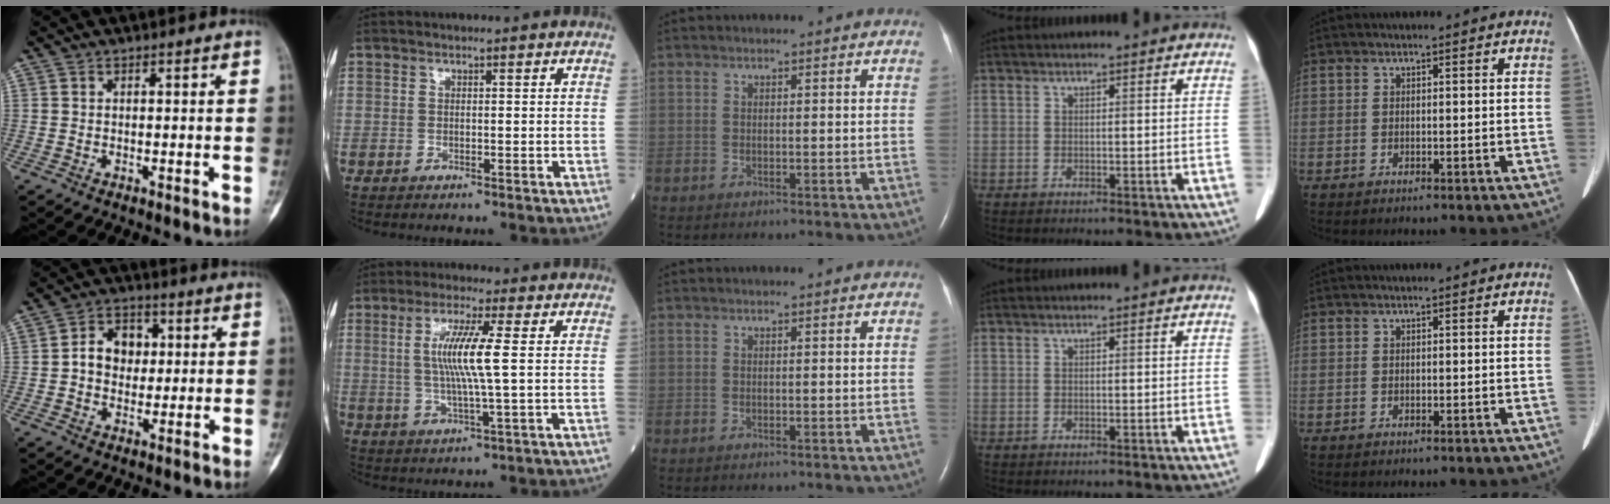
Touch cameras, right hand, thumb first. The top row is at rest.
{"thumb": {"total": 8.2, "force": [0.8, 6.5, 5.0], "torque": [-0.046, 0.014, 0.006]}, "index": {"total": 7.9, "force": [1.2, -0.4, 7.8], "torque": [-0.162, -0.001, 0.024]}}